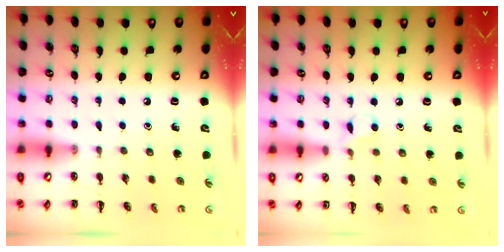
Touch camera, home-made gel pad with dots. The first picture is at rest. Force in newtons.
{"total": 3.8, "press": 3.7, "slide": 1.0}